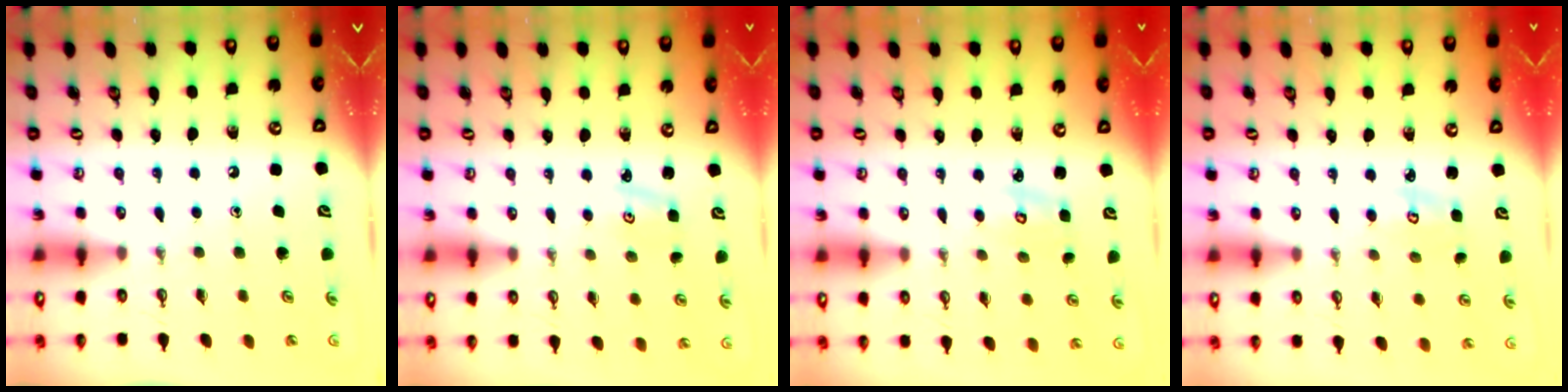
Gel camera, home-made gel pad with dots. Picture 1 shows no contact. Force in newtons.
{"total": 2.0, "press": 2.0, "slide": 0.3}
{"total": 2.5, "press": 2.5, "slide": 0.3}
{"total": 3.1, "press": 3.0, "slide": 0.3}